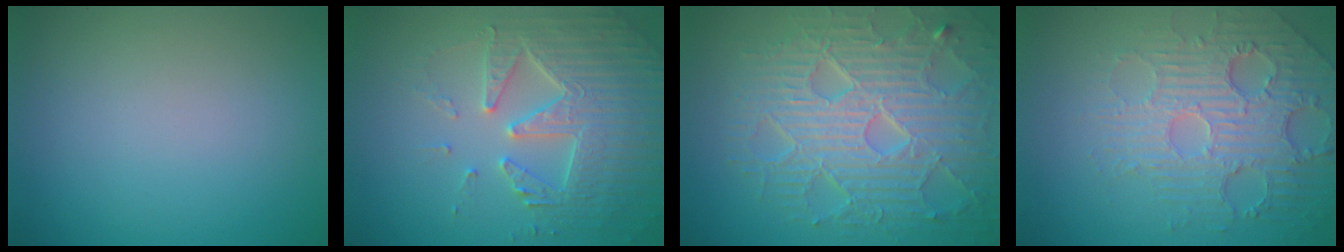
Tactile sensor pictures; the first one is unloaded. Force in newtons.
{"total": 5.0, "press": 4.9, "slide": 1.0}
{"total": 9.2, "press": 6.6, "slide": 6.5}
{"total": 5.1, "press": 4.3, "slide": 2.7}